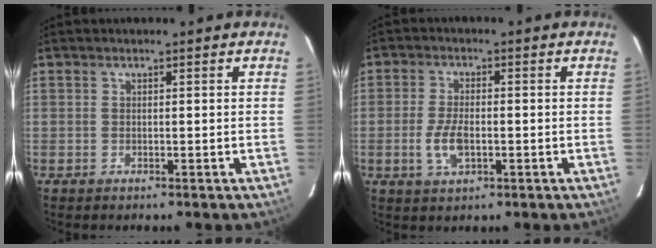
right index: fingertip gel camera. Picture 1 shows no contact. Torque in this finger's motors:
{"motor_torque": [0.86, -0.21, 0.38, 0.06]}